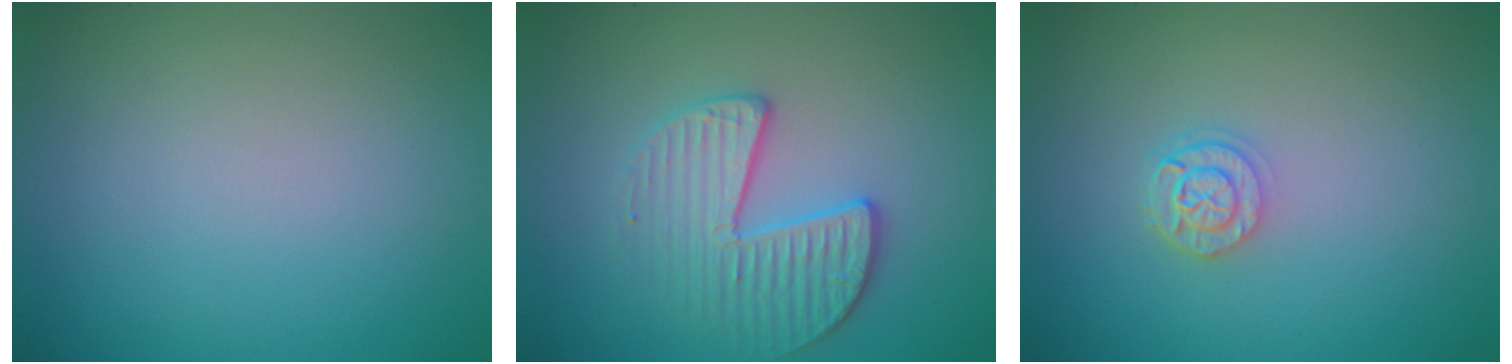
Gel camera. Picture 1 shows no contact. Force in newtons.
{"total": 3.4, "press": 3.3, "slide": 1.0}
{"total": 2.2, "press": 1.8, "slide": 1.2}